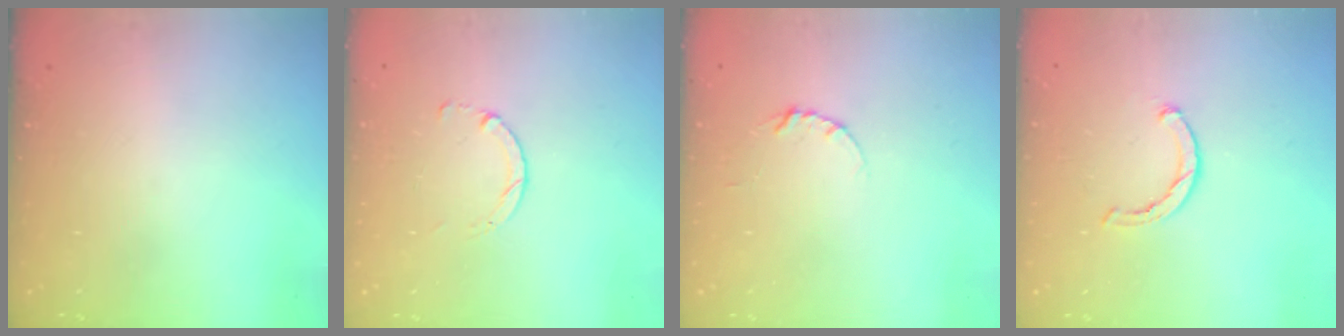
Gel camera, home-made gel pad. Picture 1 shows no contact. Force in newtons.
{"total": 1.8, "press": 1.8, "slide": 0.2}
{"total": 3.7, "press": 3.7, "slide": 0.4}
{"total": 2.3, "press": 2.2, "slide": 0.5}